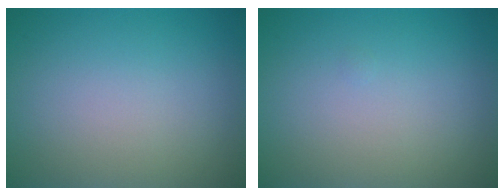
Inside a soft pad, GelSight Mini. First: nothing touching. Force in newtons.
{"total": 0.0}